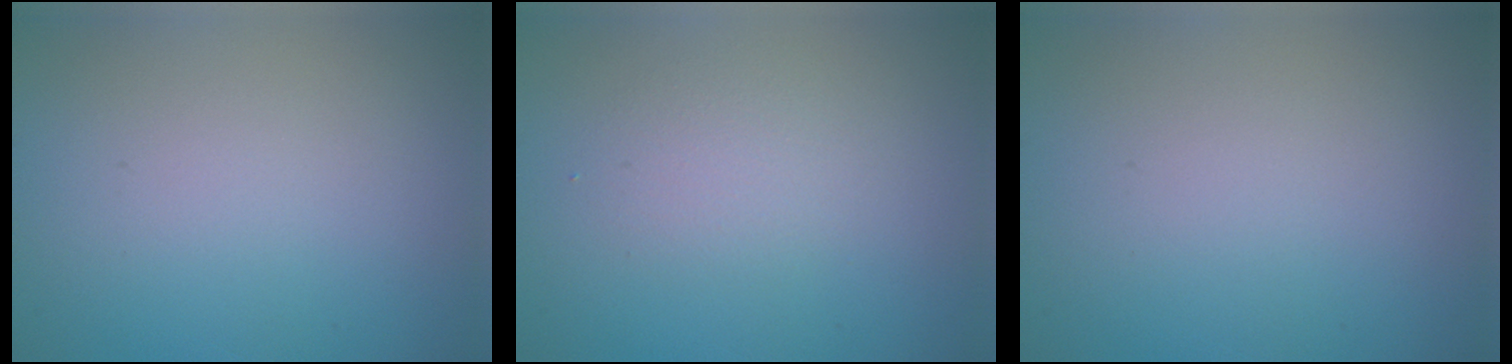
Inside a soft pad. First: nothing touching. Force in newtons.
{"total": 1.7, "press": 1.7, "slide": 0.1}
{"total": 0.0}